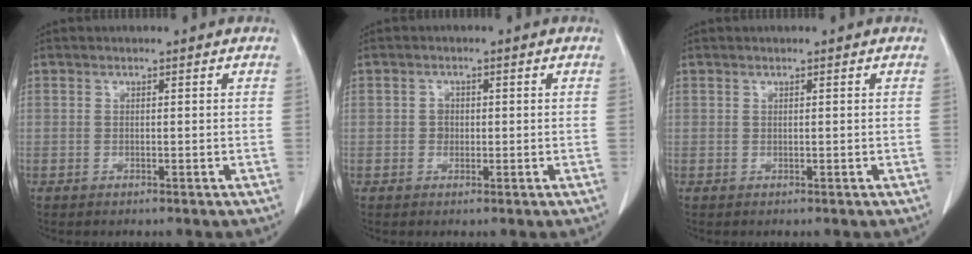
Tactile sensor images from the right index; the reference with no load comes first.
{"total": 1.5, "force": [-0.1, 1.4, 0.6], "torque": [-0.008, 0.004, -0.003]}
{"total": 0.0}